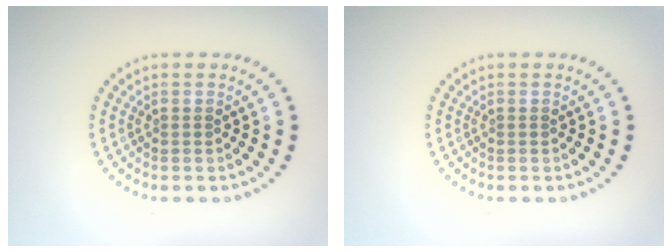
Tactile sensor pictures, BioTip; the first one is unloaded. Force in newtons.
{"total": 0.0}